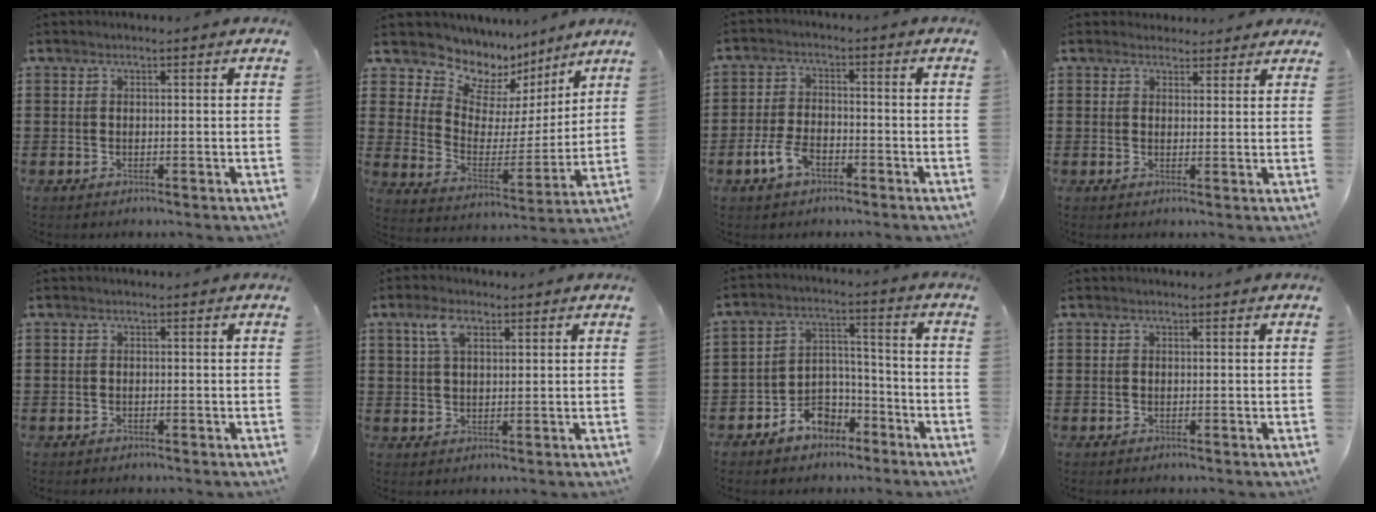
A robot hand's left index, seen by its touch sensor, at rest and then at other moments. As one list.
[{"total": 7.0, "force": [5.8, 3.8, 0.9], "torque": [-0.054, -0.054, 0.101]}, {"total": 5.2, "force": [-2.8, 2.6, 3.5], "torque": [-0.085, 0.003, -0.057]}, {"total": 2.7, "force": [2.4, 1.1, 0.2], "torque": [-0.002, -0.001, 0.044]}, {"total": 0.7, "force": [-0.6, 0.3, 0.1], "torque": [-0.005, 0.001, -0.014]}, {"total": 4.4, "force": [2.3, 1.9, 3.2], "torque": [-0.072, 0.009, 0.041]}, {"total": 5.7, "force": [-4.3, 3.6, 1.1], "torque": [-0.025, 0.019, -0.081]}, {"total": 0.0}]